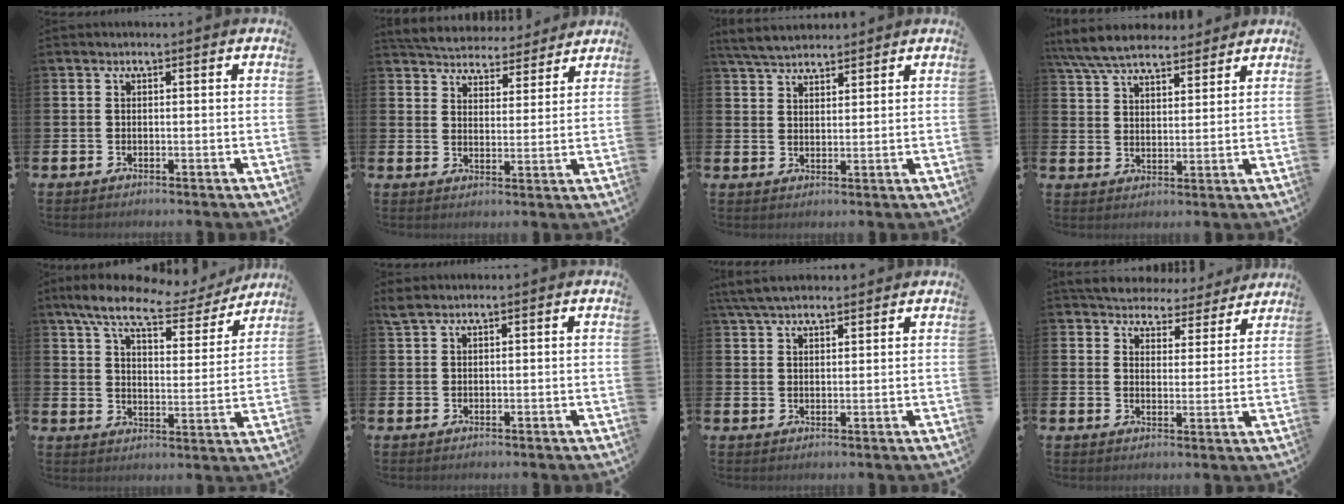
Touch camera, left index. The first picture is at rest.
{"total": 5.6, "force": [5.5, 1.1, 0.1], "torque": [-0.022, -0.041, 0.096]}
{"total": 4.6, "force": [4.4, 1.0, 0.8], "torque": [-0.034, -0.013, 0.082]}
{"total": 7.1, "force": [6.7, 1.7, 1.9], "torque": [-0.062, -0.026, 0.123]}
{"total": 9.5, "force": [8.0, 2.3, 4.5], "torque": [-0.105, -0.045, 0.134]}
{"total": 1.3, "force": [1.1, 0.4, 0.6], "torque": [-0.009, 0.002, 0.018]}
{"total": 4.9, "force": [4.4, 1.2, 1.7], "torque": [-0.038, -0.010, 0.082]}
{"total": 5.6, "force": [5.3, 1.7, 0.4], "torque": [-0.031, -0.042, 0.092]}